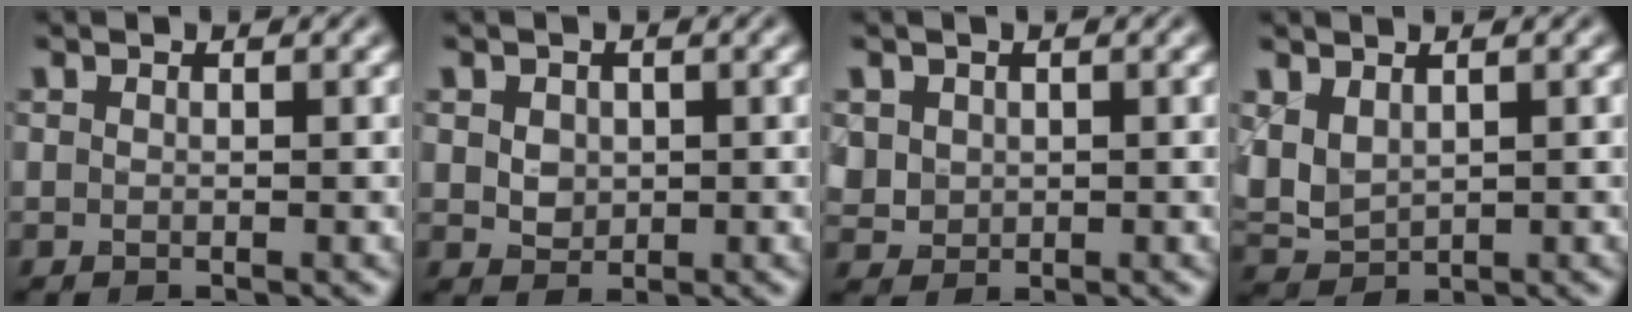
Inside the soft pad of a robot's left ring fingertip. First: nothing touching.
{"total": 2.2, "force": [0.5, 1.8, 1.1], "torque": [-0.028, 0.005, 0.012]}
{"total": 1.9, "force": [0.5, 1.8, 0.5], "torque": [-0.015, -0.005, 0.015]}
{"total": 3.3, "force": [1.1, 2.1, 2.3], "torque": [-0.060, 0.000, 0.028]}